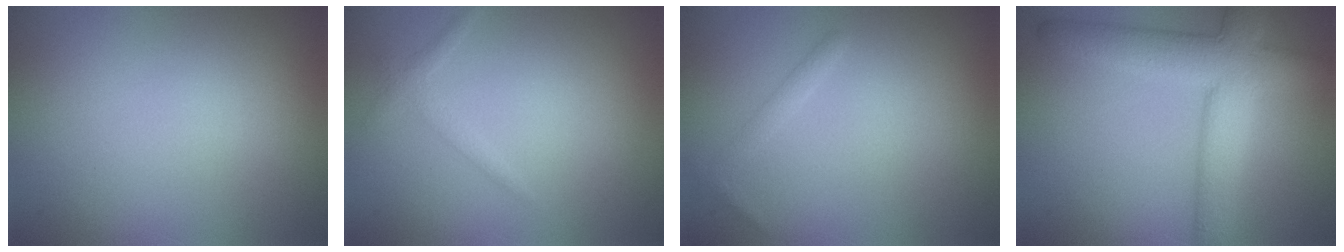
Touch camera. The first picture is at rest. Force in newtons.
{"total": 1.0, "press": 1.0, "slide": 0.2}
{"total": 0.9, "press": 0.9, "slide": 0.1}
{"total": 7.5, "press": 7.5, "slide": 0.6}